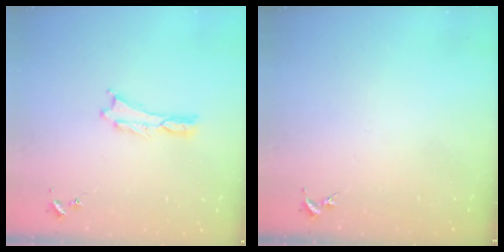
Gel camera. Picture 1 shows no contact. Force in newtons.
{"total": 0.0}